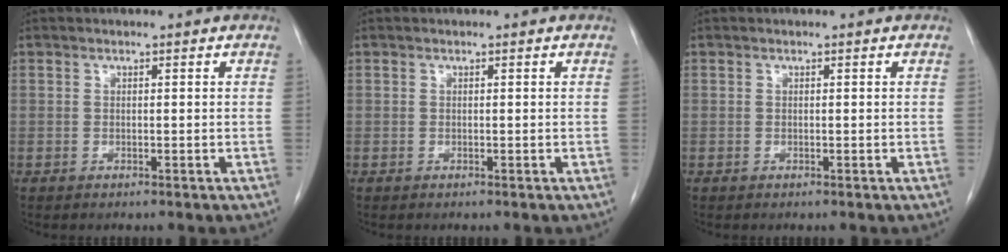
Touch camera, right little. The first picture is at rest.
{"total": 0.0}
{"total": 0.0}